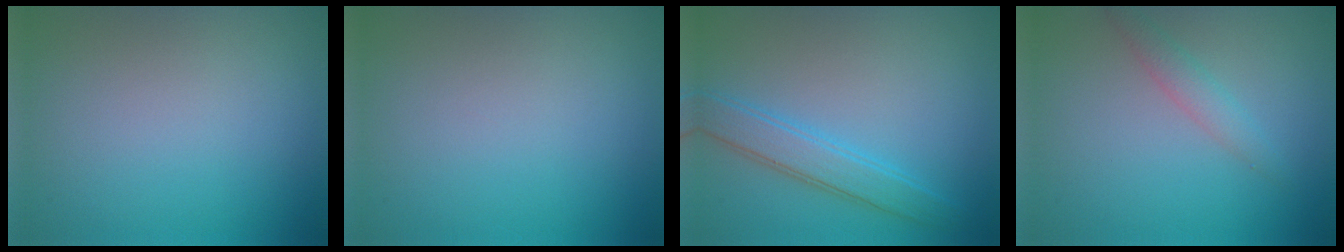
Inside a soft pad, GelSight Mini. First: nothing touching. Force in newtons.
{"total": 0.0}
{"total": 3.2, "press": 3.2, "slide": 0.1}
{"total": 1.6, "press": 1.6, "slide": 0.2}